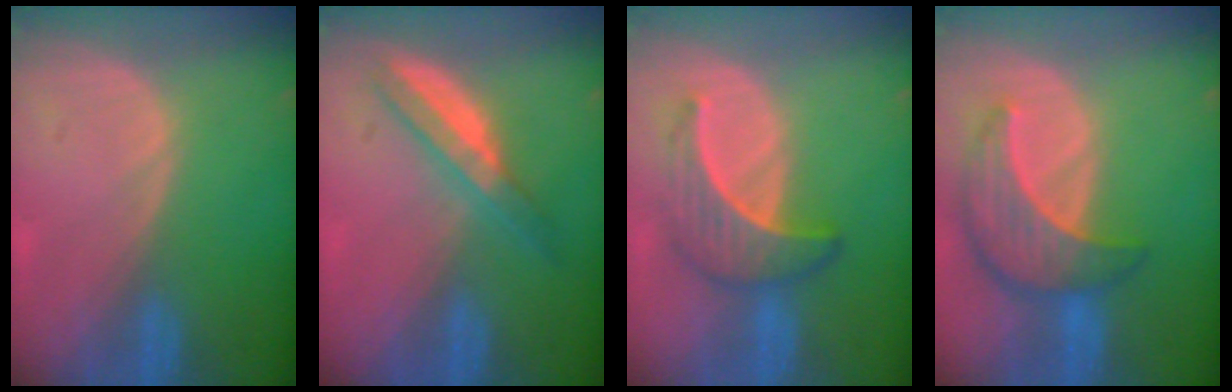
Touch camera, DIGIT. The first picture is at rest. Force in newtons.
{"total": 5.1, "press": 4.8, "slide": 1.7}
{"total": 6.8, "press": 6.2, "slide": 2.9}
{"total": 8.6, "press": 7.7, "slide": 3.7}